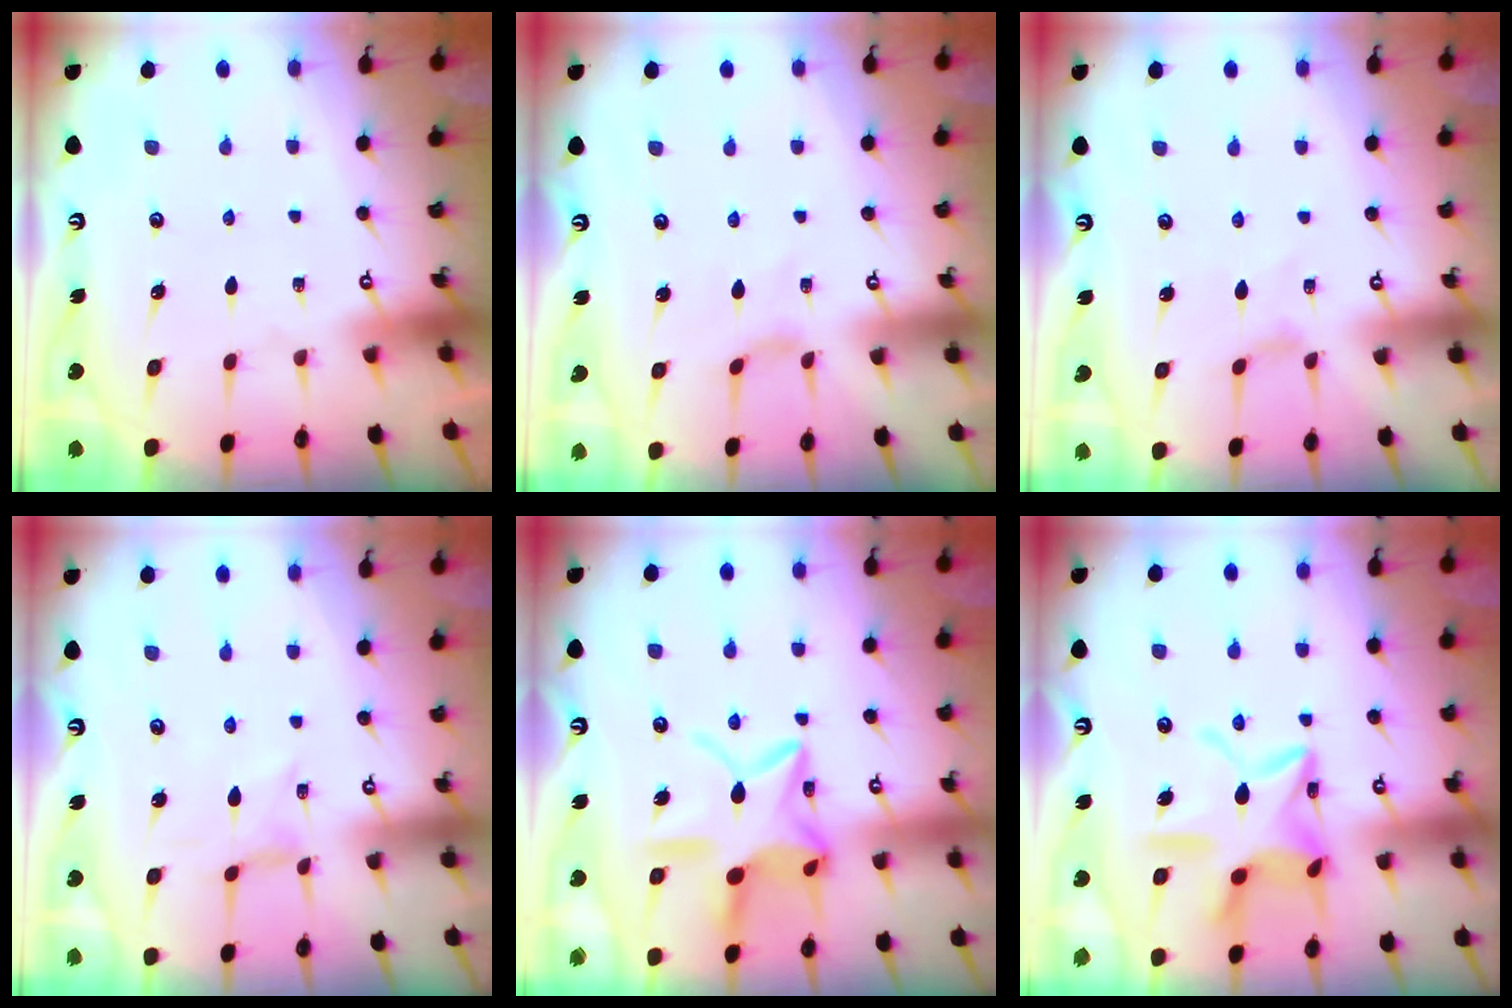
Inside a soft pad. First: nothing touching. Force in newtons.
{"total": 1.5, "press": 1.4, "slide": 0.4}
{"total": 0.9, "press": 0.8, "slide": 0.4}
{"total": 0.0}
{"total": 15.5, "press": 15.5, "slide": 0.9}
{"total": 15.9, "press": 15.9, "slide": 1.3}